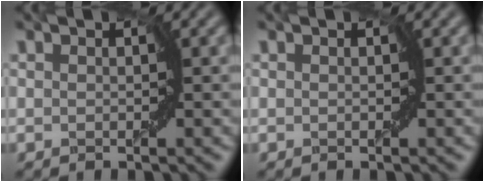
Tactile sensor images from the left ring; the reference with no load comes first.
{"total": 0.0}